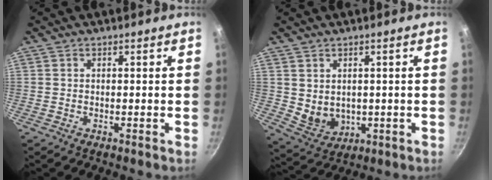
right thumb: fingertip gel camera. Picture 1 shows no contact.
{"total": 5.8, "force": [0.8, 4.5, 3.5], "torque": [-0.046, -0.016, 0.035]}